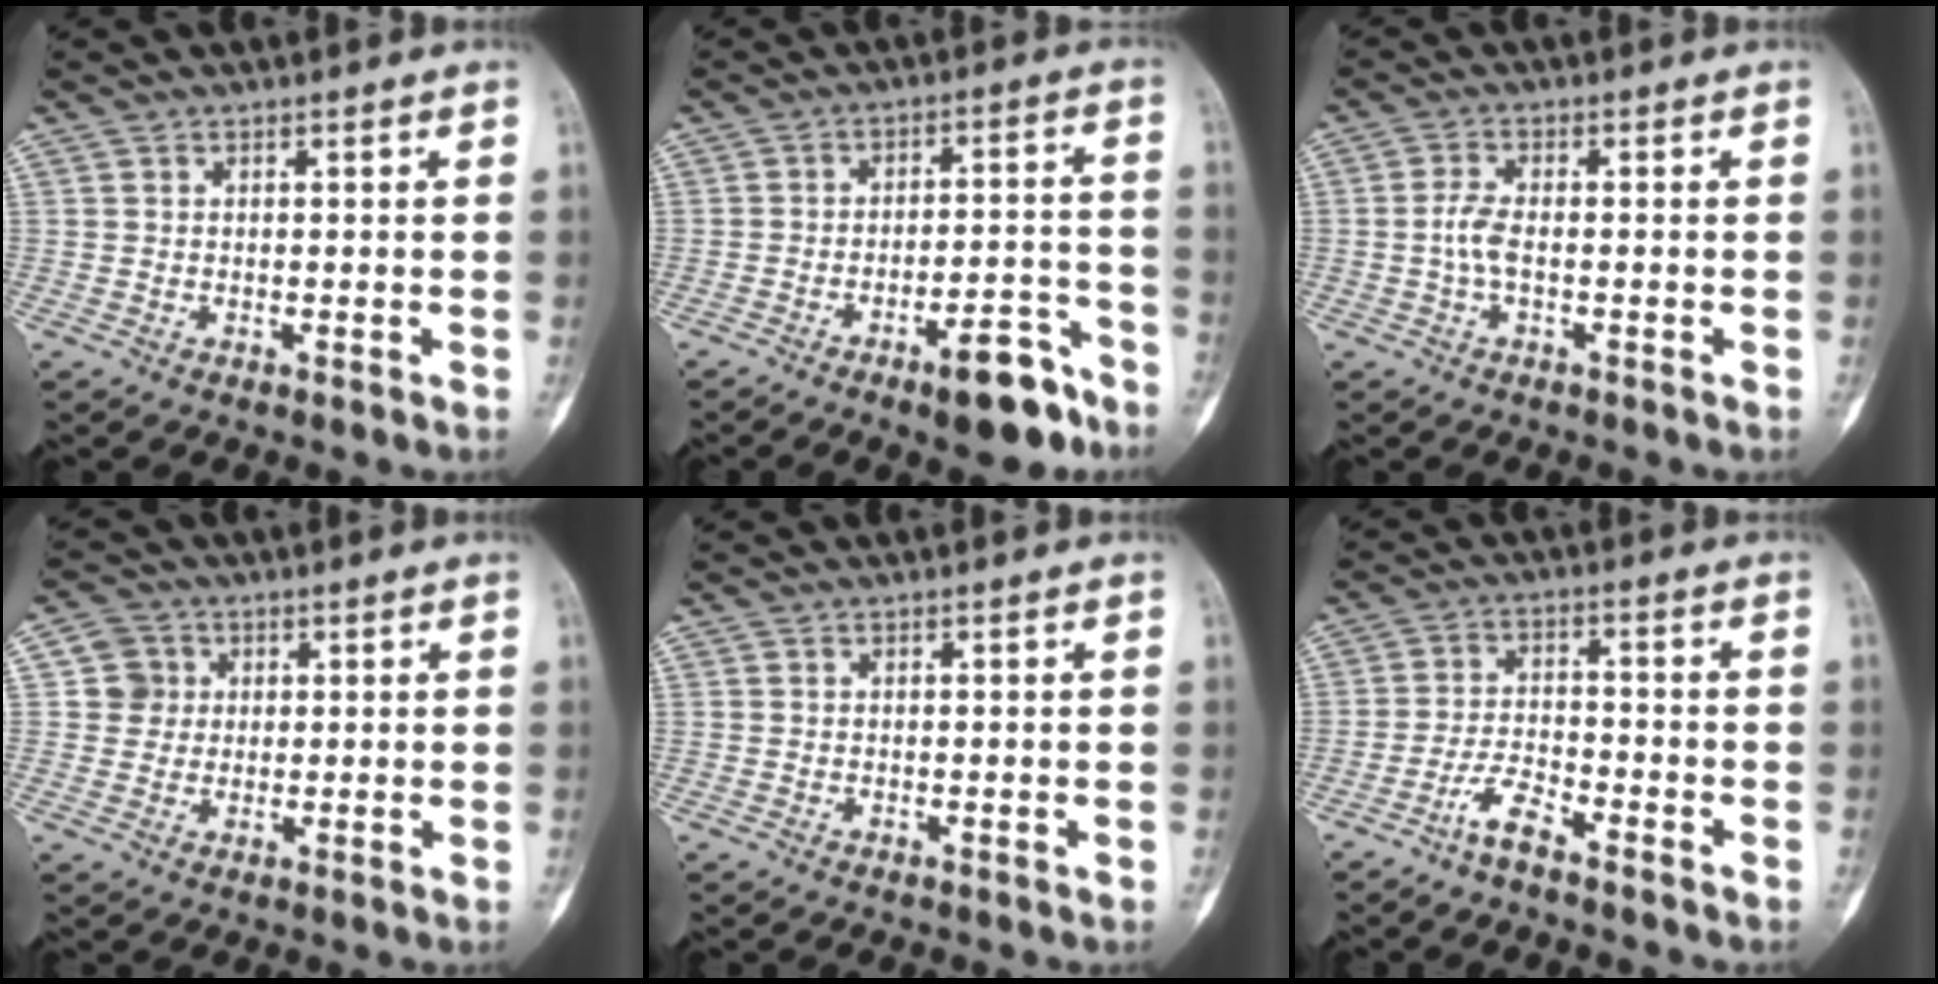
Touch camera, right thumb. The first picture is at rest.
{"total": 10.3, "force": [-6.8, 3.5, 7.0], "torque": [-0.085, 0.053, -0.098]}
{"total": 3.4, "force": [-0.6, 1.4, 3.0], "torque": [-0.072, 0.007, -0.014]}
{"total": 4.7, "force": [1.1, 4.6, 0.6], "torque": [0.017, 0.003, 0.015]}
{"total": 0.0}
{"total": 4.7, "force": [-3.7, 1.1, 2.7], "torque": [-0.059, 0.026, -0.076]}